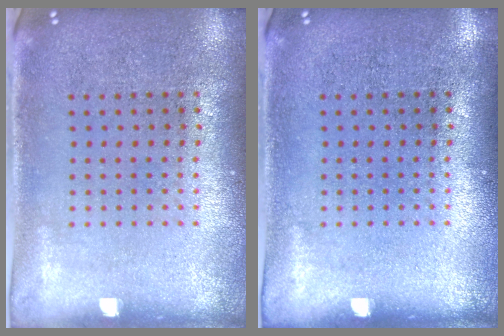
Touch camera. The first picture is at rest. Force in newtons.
{"total": 0.0}